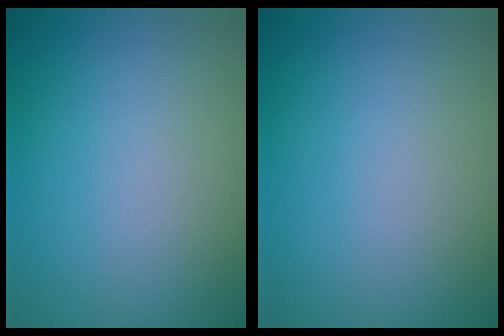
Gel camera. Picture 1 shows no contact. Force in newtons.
{"total": 0.0}